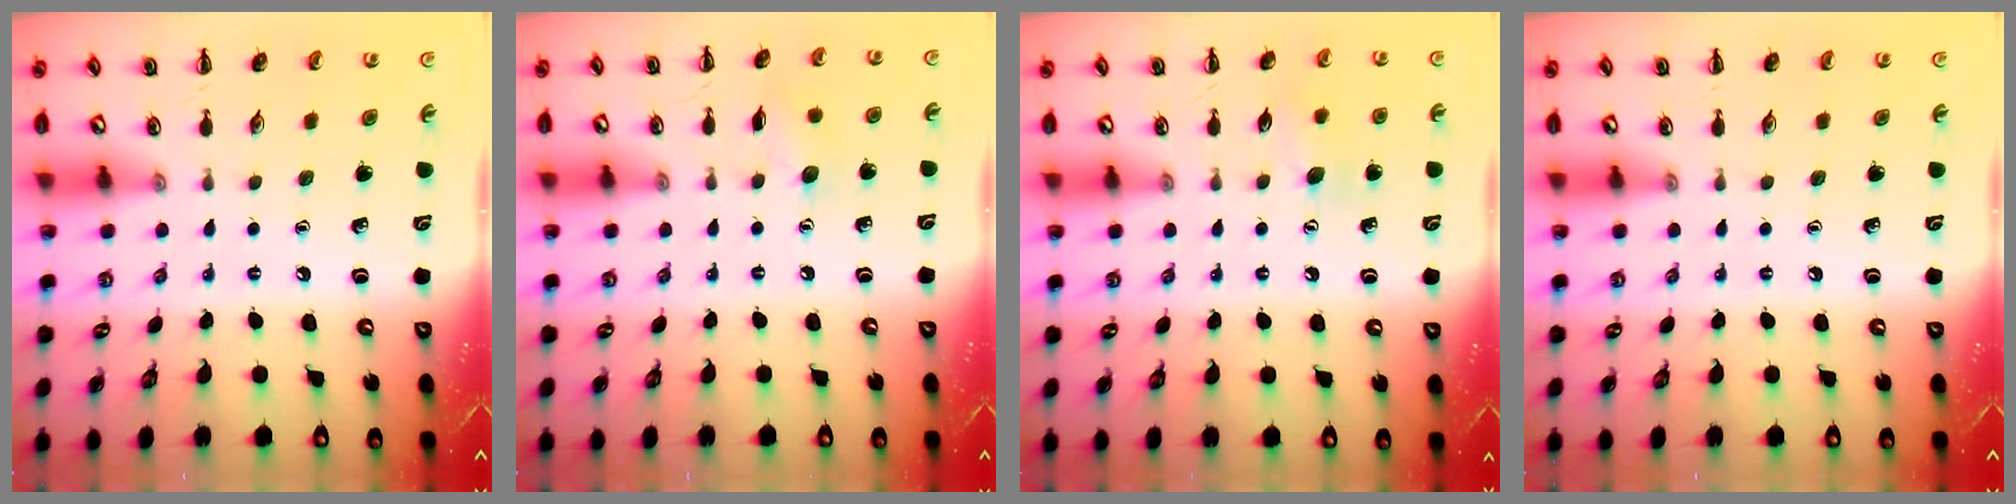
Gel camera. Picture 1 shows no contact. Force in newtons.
{"total": 5.5, "press": 5.3, "slide": 1.1}
{"total": 6.9, "press": 6.7, "slide": 1.7}
{"total": 0.0}